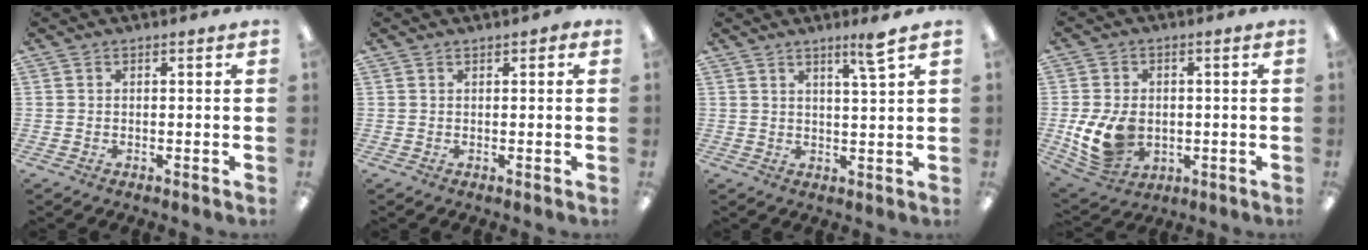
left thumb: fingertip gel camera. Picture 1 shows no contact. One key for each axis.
{"total": 0.9, "fx": 0.5, "fy": 0.3, "fz": 0.6, "tx": -0.005, "ty": -0.001, "tz": 0.007}
{"total": 5.2, "fx": 3.6, "fy": -0.1, "fz": 3.8, "tx": -0.060, "ty": -0.017, "tz": 0.054}
{"total": 11.1, "fx": -1.6, "fy": 8.2, "fz": 7.2, "tx": -0.141, "ty": -0.001, "tz": -0.026}